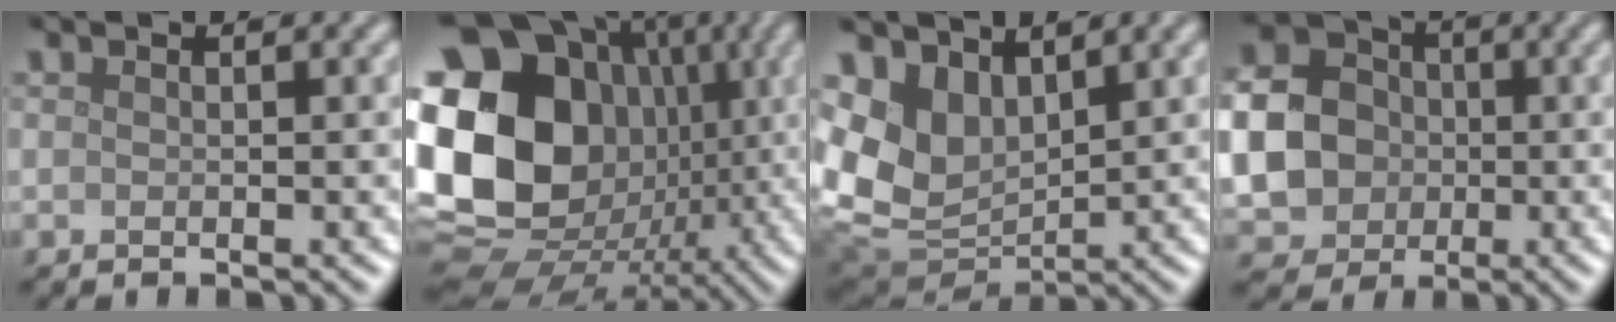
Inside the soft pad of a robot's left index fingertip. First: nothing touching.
{"total": 21.0, "force": [1.2, 17.2, 12.0], "torque": [-0.246, 0.008, 0.005]}
{"total": 7.2, "force": [2.6, 5.3, 4.2], "torque": [-0.112, -0.013, 0.055]}
{"total": 8.8, "force": [-0.7, 7.8, 4.0], "torque": [-0.105, -0.015, -0.028]}